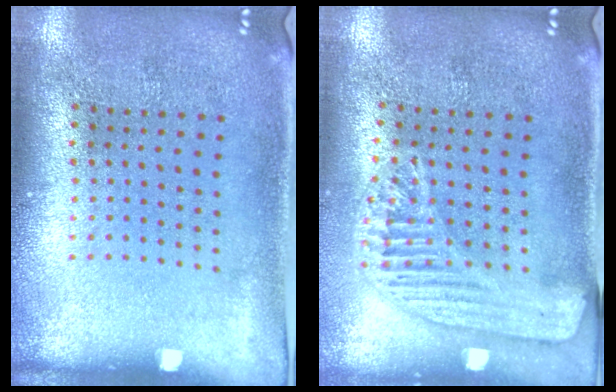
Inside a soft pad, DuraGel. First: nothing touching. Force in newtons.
{"total": 1.6, "press": 1.6, "slide": 0.4}